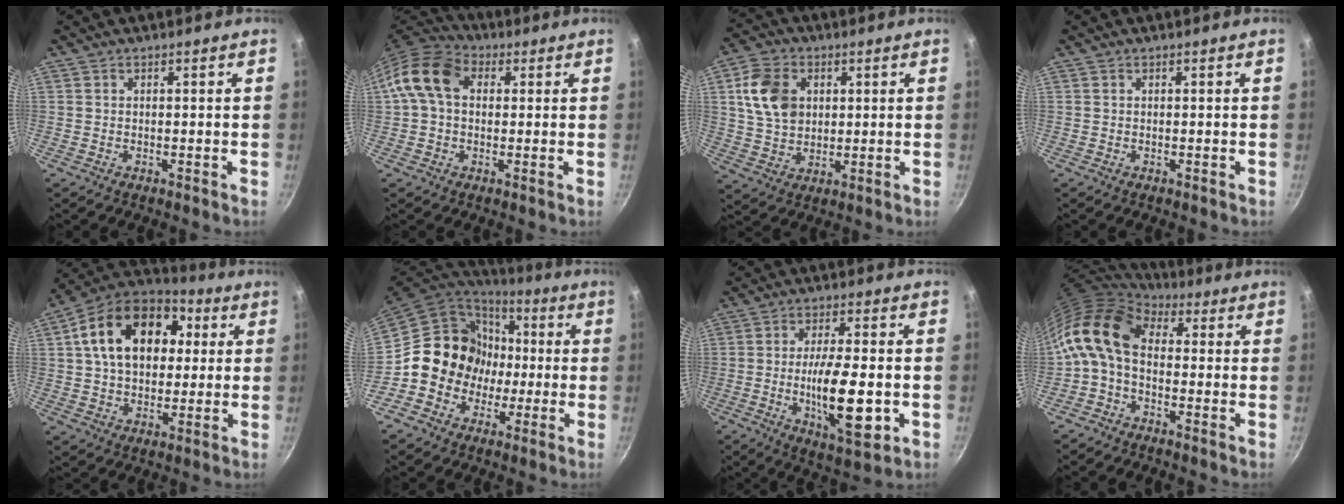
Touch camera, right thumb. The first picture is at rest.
{"total": 10.5, "force": [1.9, 7.6, 7.0], "torque": [-0.107, 0.023, 0.014]}
{"total": 11.3, "force": [2.7, 8.4, 7.0], "torque": [-0.109, -0.001, 0.051]}
{"total": 0.0}
{"total": 20.5, "force": [4.5, 14.1, 14.1], "torque": [-0.216, 0.024, 0.059]}
{"total": 15.7, "force": [-1.3, 14.4, 6.1], "torque": [-0.053, 0.049, -0.024]}
{"total": 14.5, "force": [-3.0, 4.6, 13.4], "torque": [-0.219, 0.001, -0.046]}
{"total": 11.7, "force": [0.3, 7.6, 8.8], "torque": [-0.160, 0.024, -0.018]}